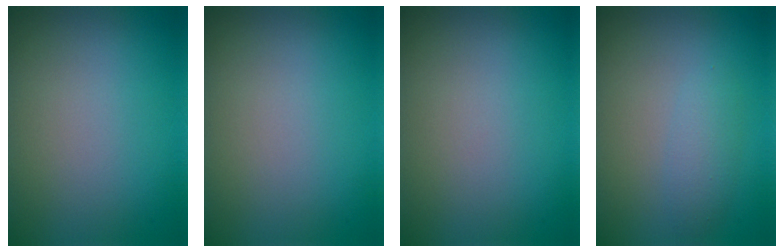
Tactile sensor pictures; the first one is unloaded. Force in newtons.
{"total": 0.0}
{"total": 0.0}
{"total": 1.8, "press": 1.8, "slide": 0.0}